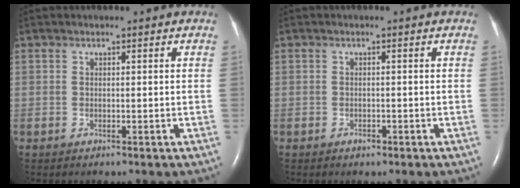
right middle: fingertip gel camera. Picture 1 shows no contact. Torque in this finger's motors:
{"motor_torque": [0.23, -0.12, -0.03, 0.00]}